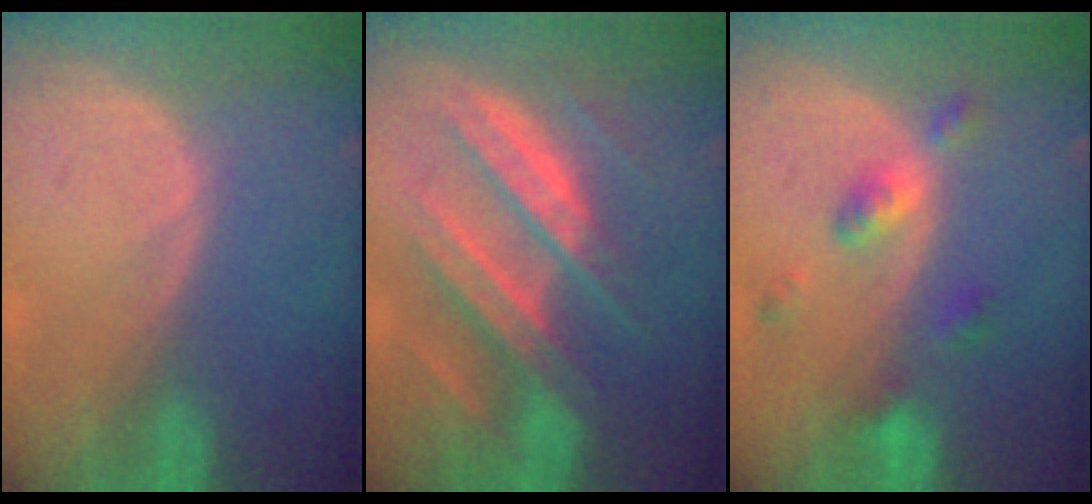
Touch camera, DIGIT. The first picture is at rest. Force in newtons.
{"total": 10.2, "press": 10.2, "slide": 1.0}
{"total": 5.3, "press": 4.7, "slide": 2.4}